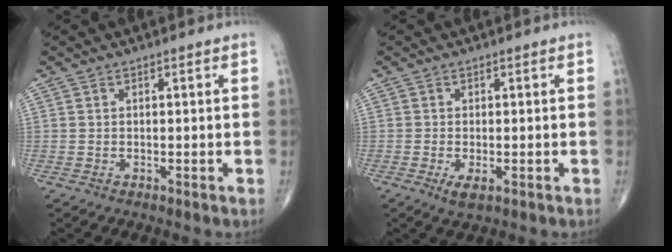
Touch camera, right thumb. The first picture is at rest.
{"total": 2.6, "force": [-1.0, 1.0, 2.1], "torque": [-0.041, -0.005, -0.018]}